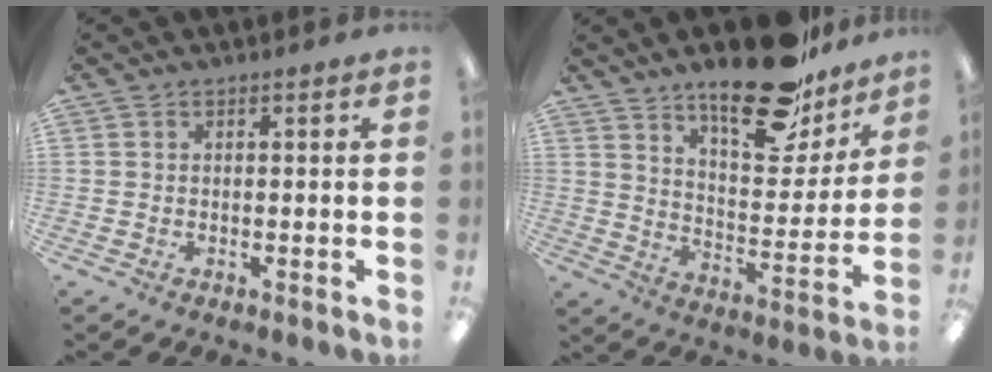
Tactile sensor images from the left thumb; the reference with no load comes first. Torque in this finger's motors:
{"motor_torque": [0.50, 0.37, 1.42, -1.32, 0.07]}